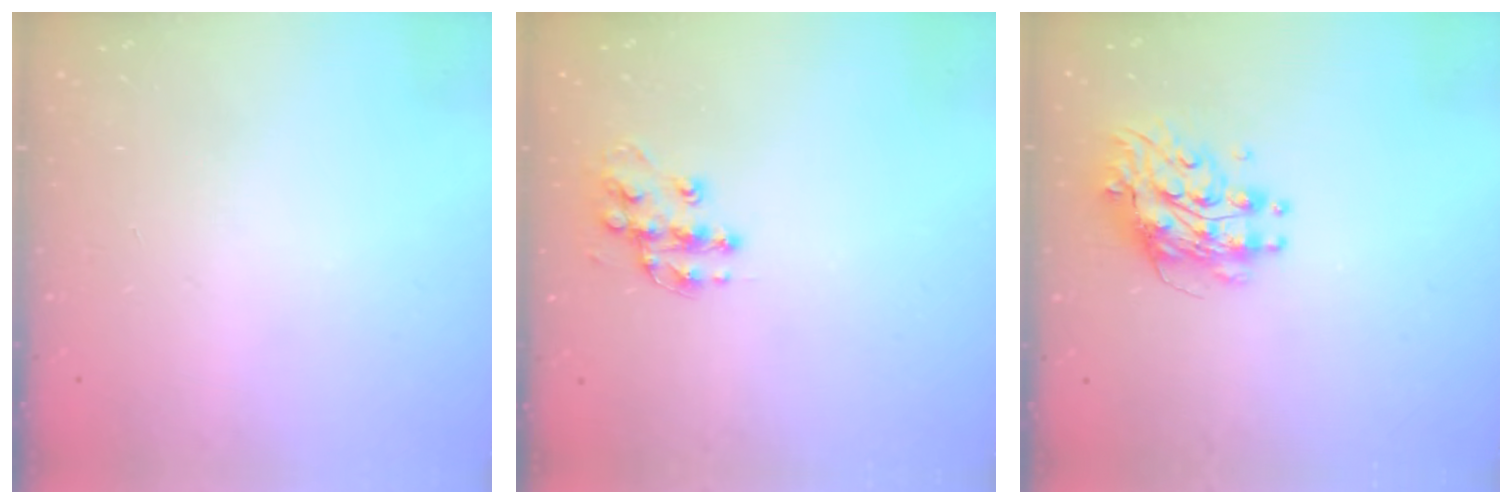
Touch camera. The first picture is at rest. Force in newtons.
{"total": 11.8, "press": 11.8, "slide": 0.6}
{"total": 9.0, "press": 9.0, "slide": 0.9}